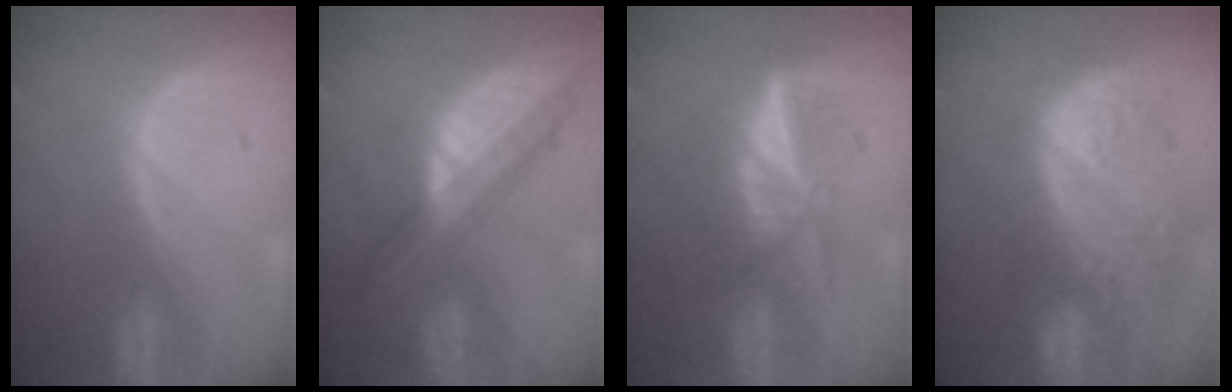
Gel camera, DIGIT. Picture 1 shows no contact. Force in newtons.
{"total": 8.1, "press": 6.8, "slide": 4.3}
{"total": 6.1, "press": 5.3, "slide": 3.1}
{"total": 12.0, "press": 10.7, "slide": 5.4}